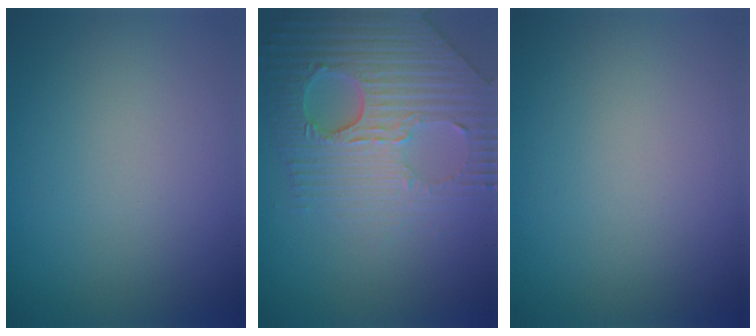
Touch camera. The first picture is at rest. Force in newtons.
{"total": 7.5, "press": 5.9, "slide": 4.7}
{"total": 0.0}